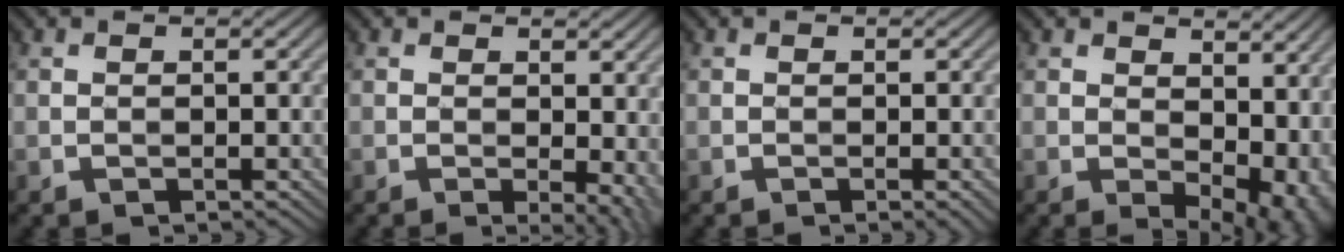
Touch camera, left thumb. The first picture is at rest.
{"total": 4.6, "force": [-0.2, 1.7, 4.3], "torque": [-0.057, -0.003, 0.001]}
{"total": 1.0, "force": [-0.4, 0.1, 1.0], "torque": [-0.016, 0.000, -0.008]}
{"total": 12.3, "force": [0.8, 7.4, 9.7], "torque": [-0.109, -0.020, 0.047]}